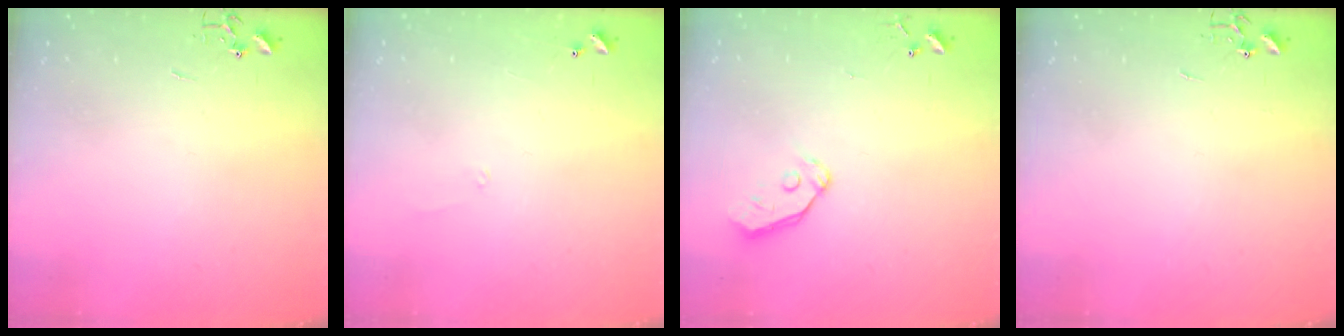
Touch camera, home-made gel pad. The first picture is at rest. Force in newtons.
{"total": 5.6, "press": 5.6, "slide": 0.4}
{"total": 4.4, "press": 4.4, "slide": 0.5}
{"total": 0.0}